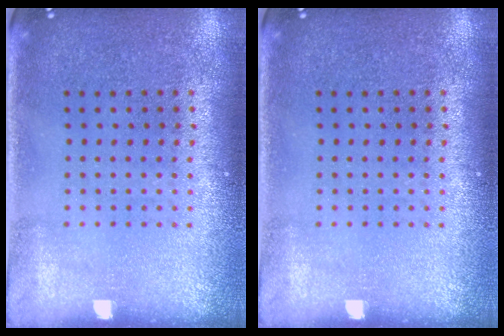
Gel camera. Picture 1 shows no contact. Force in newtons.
{"total": 0.0}